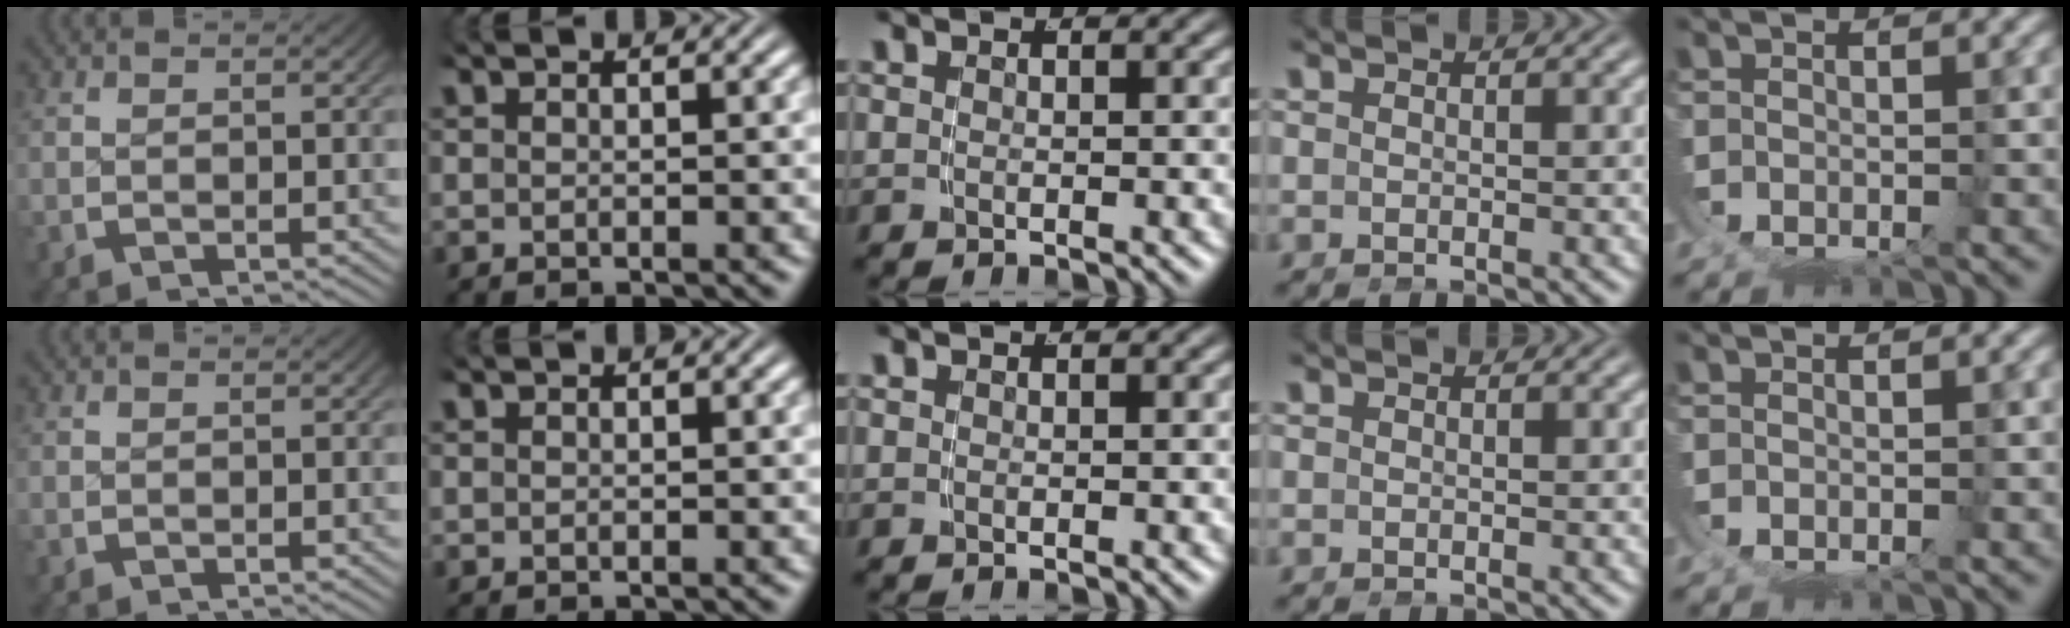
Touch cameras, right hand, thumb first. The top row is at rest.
{}